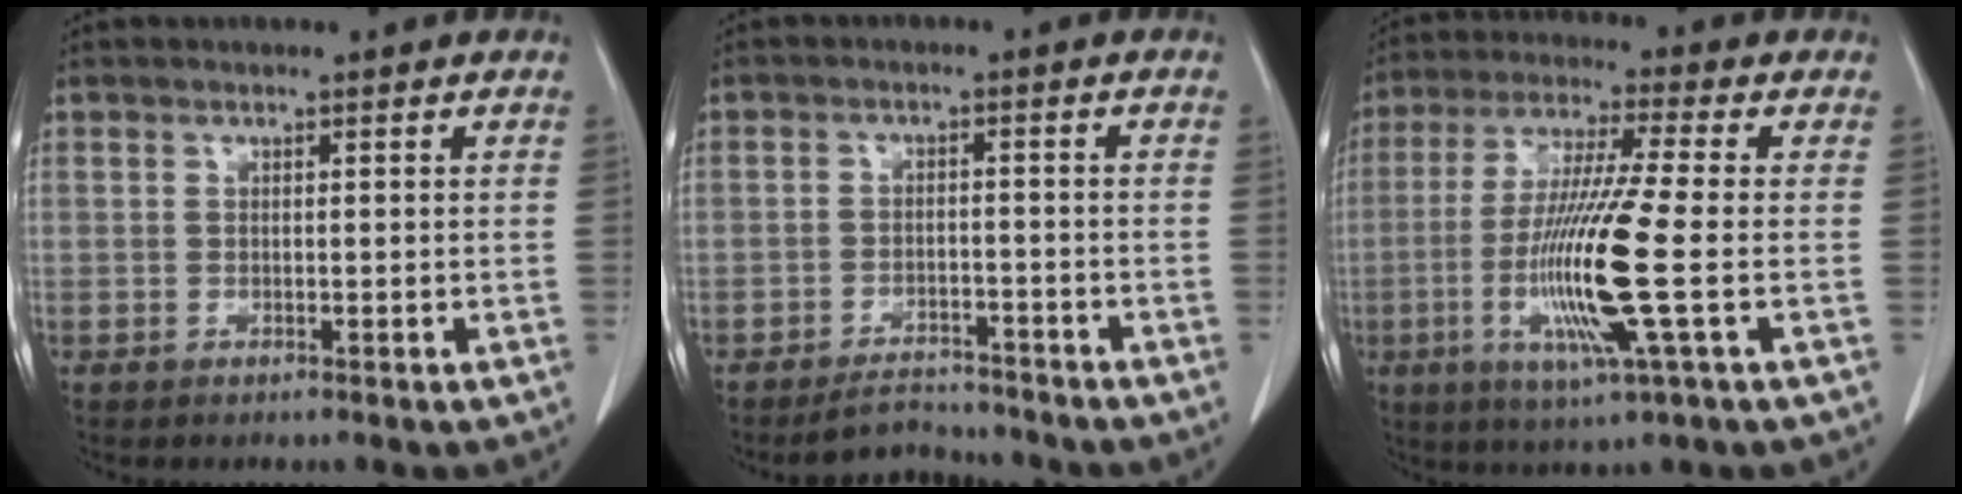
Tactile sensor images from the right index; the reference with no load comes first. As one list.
[{"total": 4.9, "force": [-4.7, 1.3, 0.2], "torque": [-0.003, -0.001, -0.075]}, {"total": 14.3, "force": [-3.0, -0.5, 14.0], "torque": [-0.285, -0.019, -0.062]}]